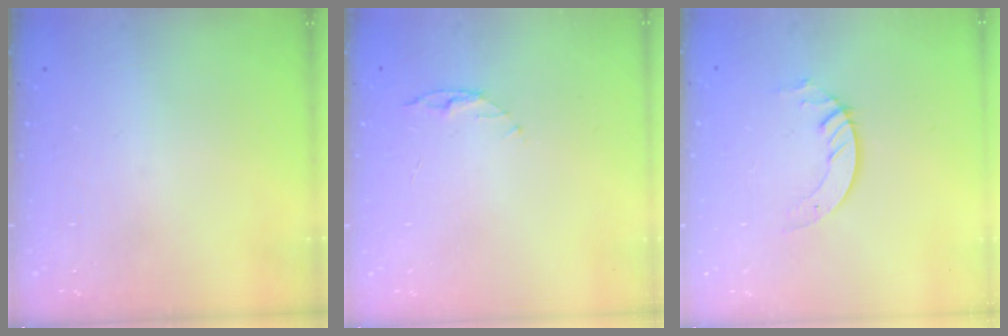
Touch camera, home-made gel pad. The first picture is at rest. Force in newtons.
{"total": 3.9, "press": 3.9, "slide": 0.4}
{"total": 3.4, "press": 3.4, "slide": 0.3}